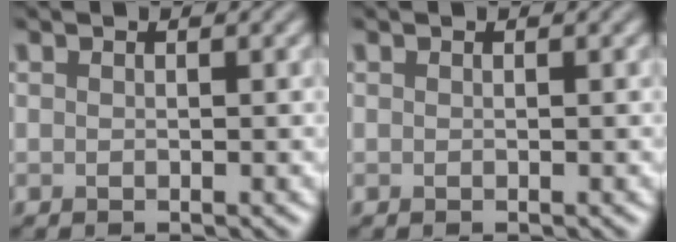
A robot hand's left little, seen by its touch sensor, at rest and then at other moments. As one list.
[{"total": 0.0}]